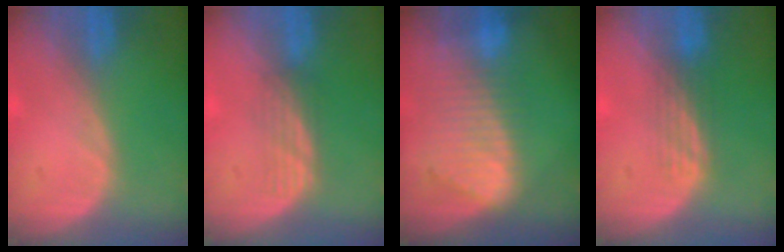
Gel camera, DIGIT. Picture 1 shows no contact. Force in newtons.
{"total": 3.0, "press": 2.5, "slide": 1.7}
{"total": 9.5, "press": 8.2, "slide": 4.7}
{"total": 2.8, "press": 2.5, "slide": 1.3}